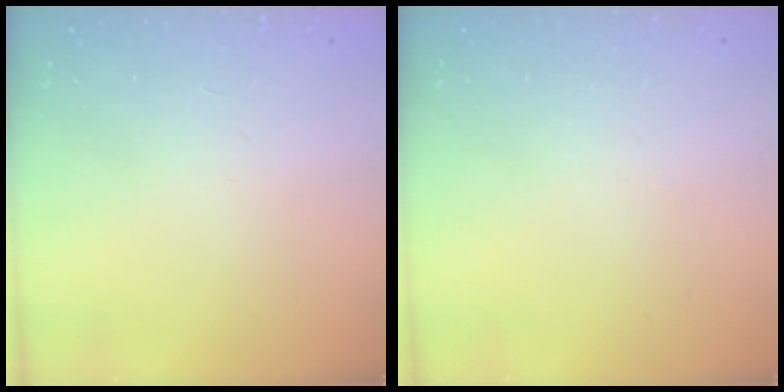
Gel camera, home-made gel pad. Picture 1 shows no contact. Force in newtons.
{"total": 0.0}